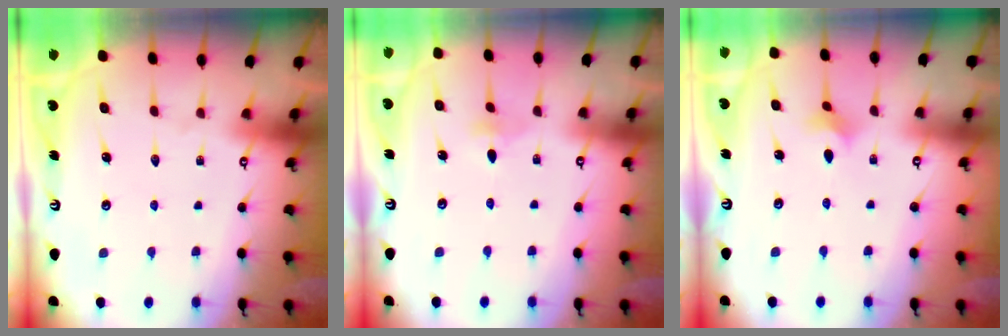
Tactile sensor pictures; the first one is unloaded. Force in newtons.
{"total": 2.4, "press": 2.3, "slide": 0.7}
{"total": 2.6, "press": 2.5, "slide": 0.5}